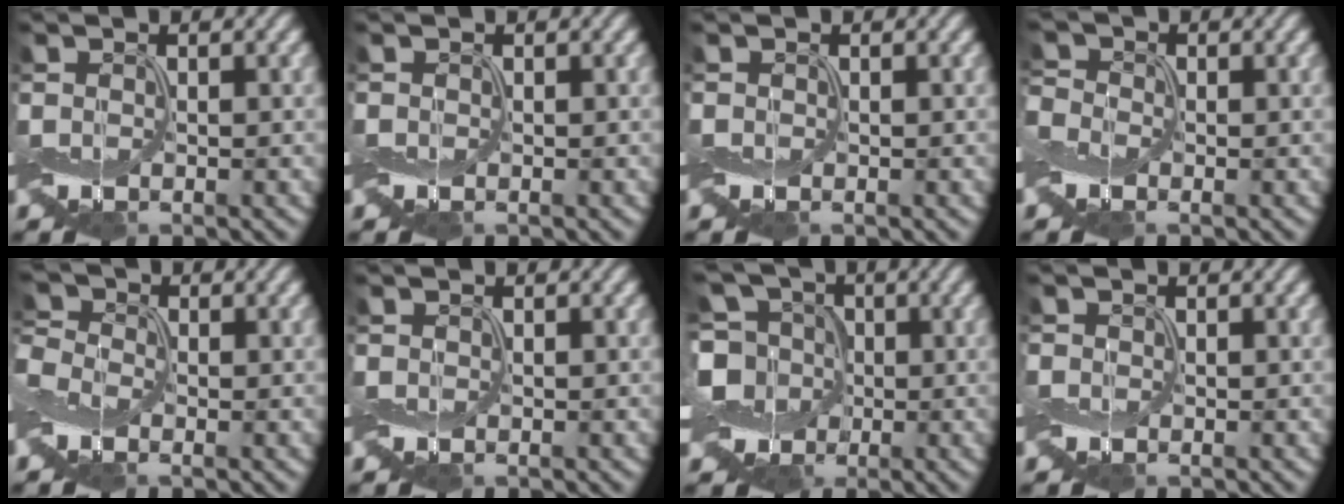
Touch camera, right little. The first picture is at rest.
{"total": 0.0}
{"total": 0.0}
{"total": 1.5, "force": [-1.0, 1.1, 0.0], "torque": [-0.003, 0.005, -0.026]}
{"total": 2.3, "force": [-1.2, 1.8, 1.0], "torque": [-0.028, 0.003, -0.034]}
{"total": 0.0}
{"total": 6.9, "force": [-1.3, 6.0, 3.1], "torque": [-0.068, 0.015, -0.046]}
{"total": 0.5, "force": [-0.1, 0.4, -0.3], "torque": [0.004, 0.002, -0.002]}